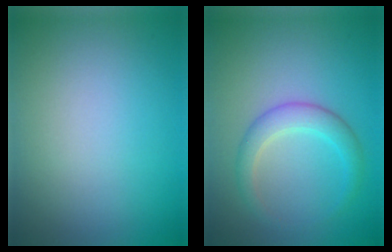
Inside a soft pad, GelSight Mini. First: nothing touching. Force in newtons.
{"total": 2.7, "press": 2.7, "slide": 0.1}